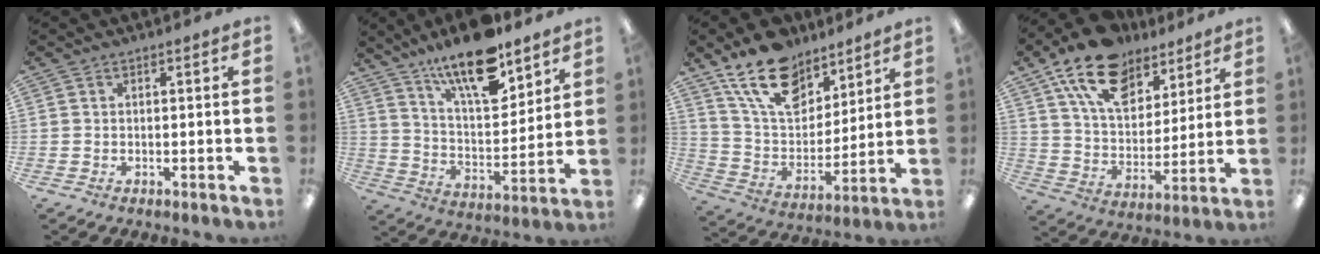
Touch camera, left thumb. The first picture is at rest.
{"total": 17.3, "force": [12.7, 5.8, 10.3], "torque": [-0.172, -0.077, 0.214]}
{"total": 18.5, "force": [12.9, 9.9, 8.7], "torque": [-0.166, -0.062, 0.238]}
{"total": 18.3, "force": [11.8, 10.4, 9.4], "torque": [-0.163, -0.056, 0.214]}